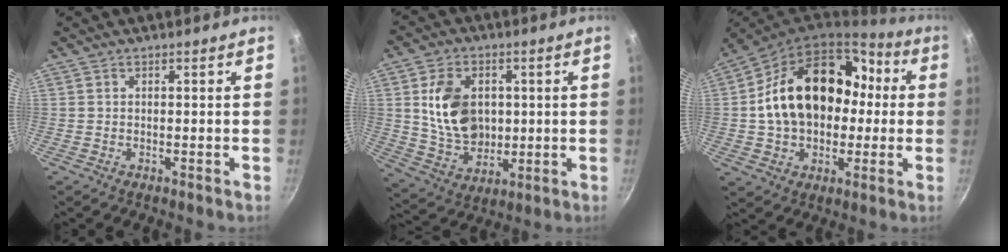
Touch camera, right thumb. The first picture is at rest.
{"total": 14.0, "force": [2.1, 10.3, 9.2], "torque": [-0.138, -0.009, 0.046]}
{"total": 23.1, "force": [1.6, 16.7, 15.9], "torque": [-0.238, 0.054, 0.030]}